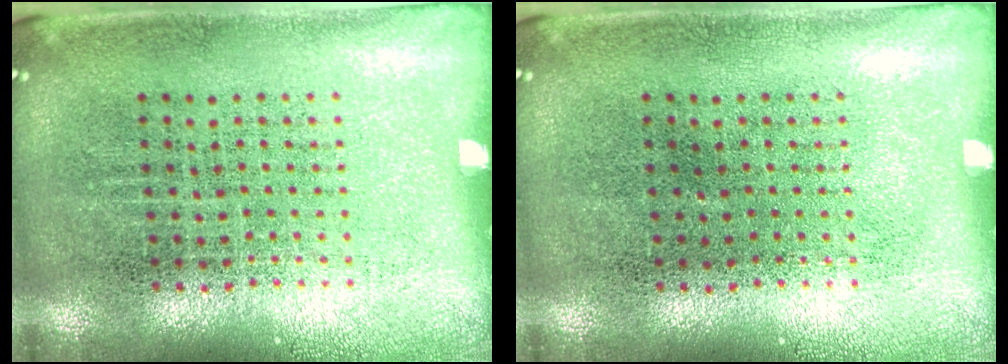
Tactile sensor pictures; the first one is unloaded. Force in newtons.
{"total": 0.0}